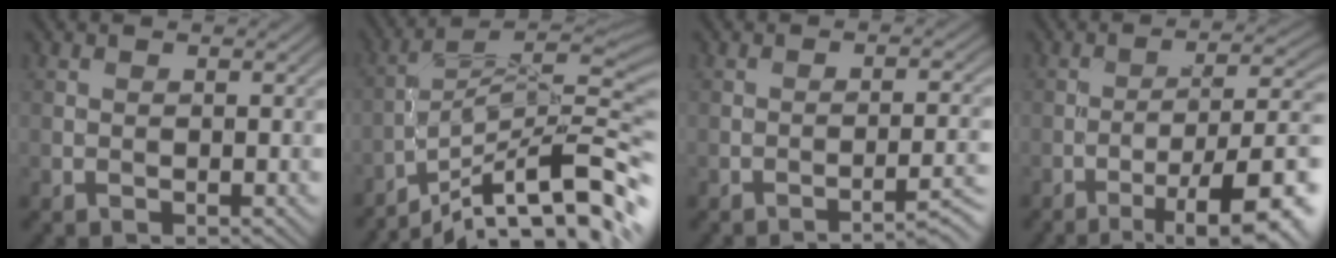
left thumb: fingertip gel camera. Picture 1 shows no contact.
{"total": 13.6, "force": [-8.4, 3.0, 10.3], "torque": [-0.189, 0.013, -0.142]}
{"total": 4.2, "force": [-2.9, 0.6, 2.9], "torque": [-0.042, 0.012, -0.048]}
{"total": 11.5, "force": [-5.7, 2.7, 9.6], "torque": [-0.148, 0.007, -0.079]}